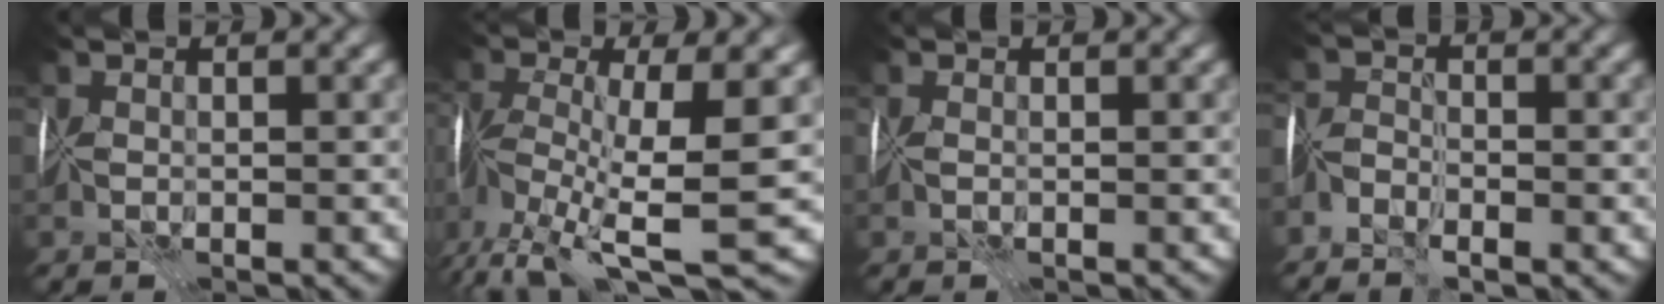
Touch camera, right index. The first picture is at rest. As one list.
[{"total": 9.9, "force": [-2.5, 3.3, 9.0], "torque": [-0.172, -0.025, -0.047]}, {"total": 0.0}, {"total": 3.7, "force": [-3.0, 1.7, 1.3], "torque": [-0.009, -0.009, -0.058]}]